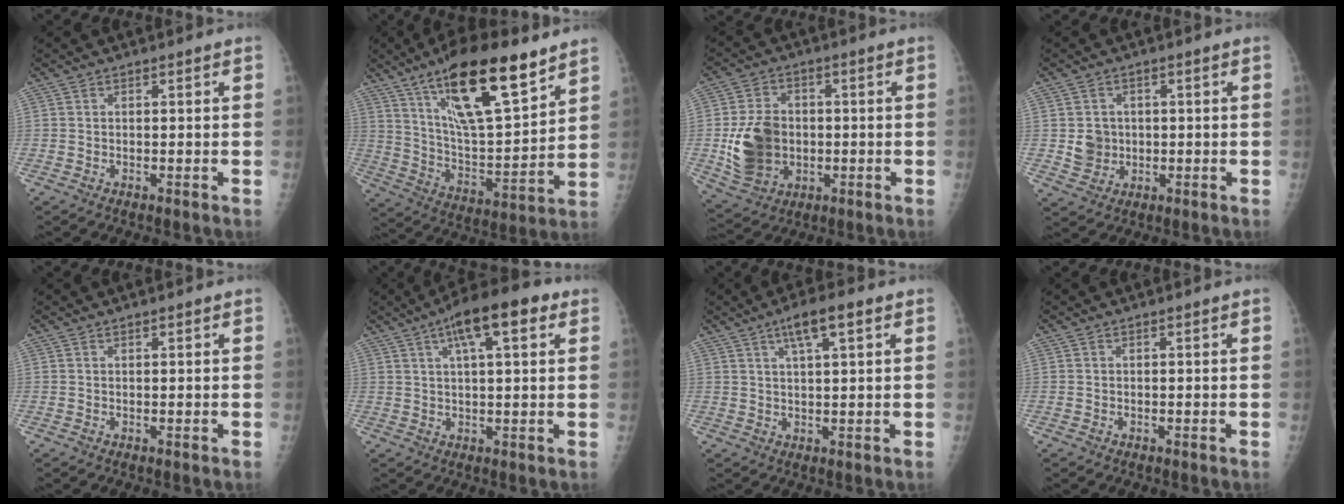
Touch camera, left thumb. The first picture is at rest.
{"total": 22.9, "force": [13.8, 6.5, 17.1], "torque": [-0.267, -0.053, 0.244]}
{"total": 12.4, "force": [-1.2, 9.7, 7.6], "torque": [-0.119, 0.002, -0.012]}
{"total": 4.6, "force": [-0.1, 4.3, 1.5], "torque": [-0.002, 0.003, 0.005]}
{"total": 0.0}
{"total": 12.1, "force": [5.5, 3.9, 10.0], "torque": [-0.143, 0.012, 0.079]}
{"total": 6.6, "force": [3.3, 1.5, 5.5], "torque": [-0.092, 0.000, 0.054]}
{"total": 0.0}